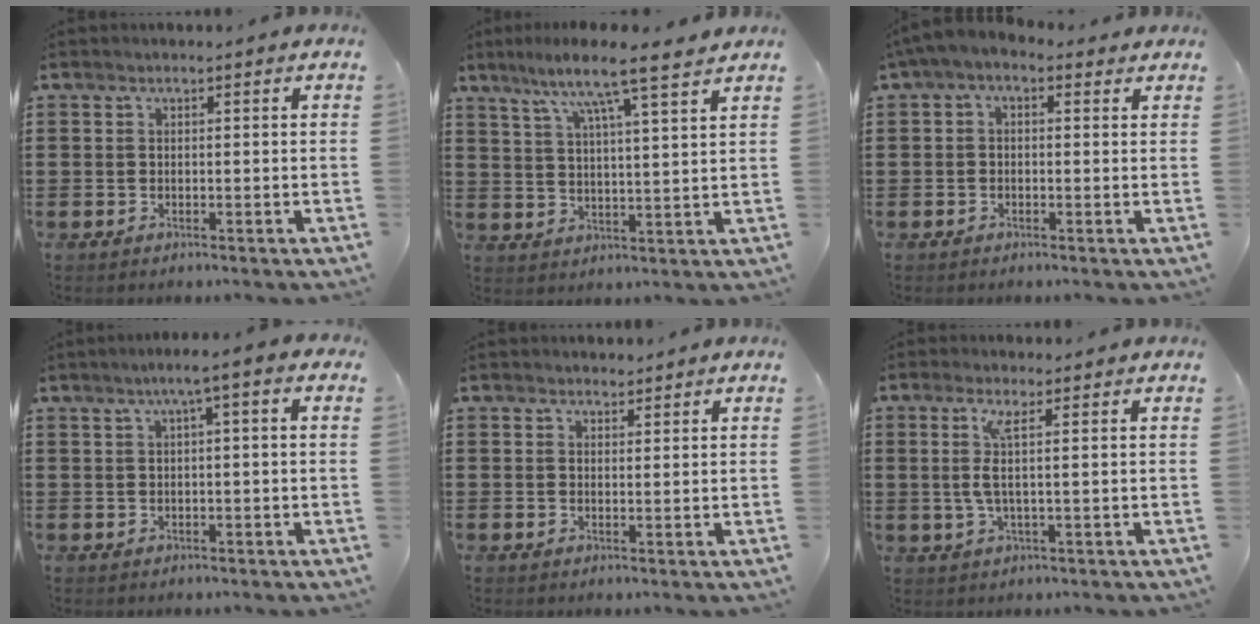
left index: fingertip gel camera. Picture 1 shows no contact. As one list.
[{"total": 8.2, "force": [6.6, -0.3, 4.9], "torque": [-0.107, -0.031, 0.109]}, {"total": 1.9, "force": [-0.7, 1.0, 1.4], "torque": [-0.035, 0.005, -0.020]}, {"total": 2.5, "force": [0.2, 0.2, 2.5], "torque": [-0.048, 0.002, 0.001]}, {"total": 1.3, "force": [1.3, 0.3, -0.1], "torque": [0.000, 0.003, 0.025]}, {"total": 4.0, "force": [0.9, 0.0, 3.9], "torque": [-0.093, -0.012, 0.008]}]